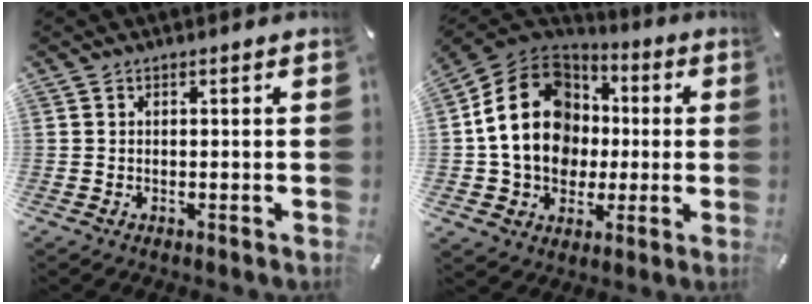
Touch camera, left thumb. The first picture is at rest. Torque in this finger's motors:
{"motor_torque": [2.31, 2.70, 0.98, 0.04, 0.55]}